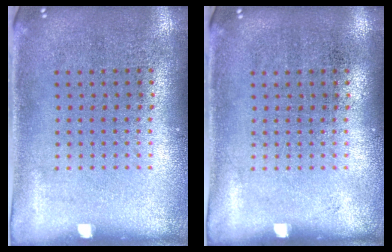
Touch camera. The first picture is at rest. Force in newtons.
{"total": 0.0}